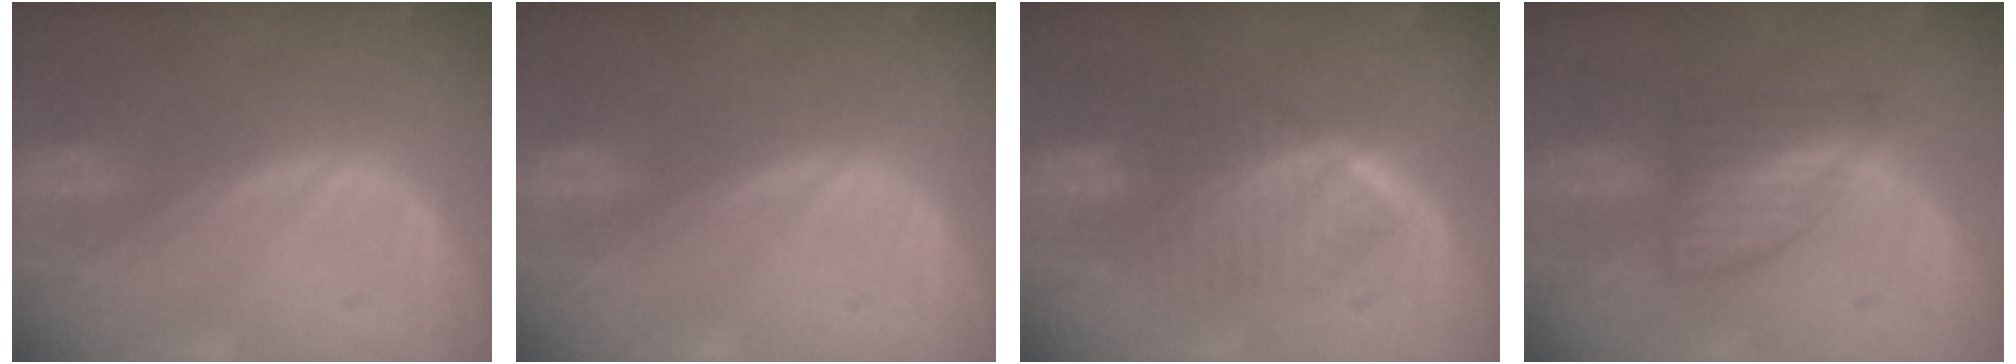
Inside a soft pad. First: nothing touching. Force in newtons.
{"total": 0.0}
{"total": 6.4, "press": 6.4, "slide": 0.9}
{"total": 5.9, "press": 5.9, "slide": 0.4}